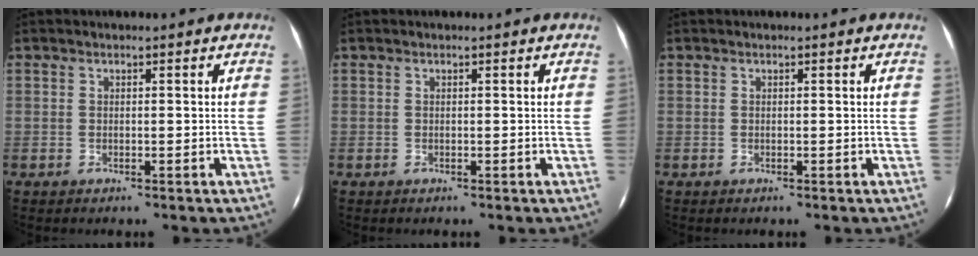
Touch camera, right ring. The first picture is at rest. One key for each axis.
{"total": 0.0}
{"total": 0.0}